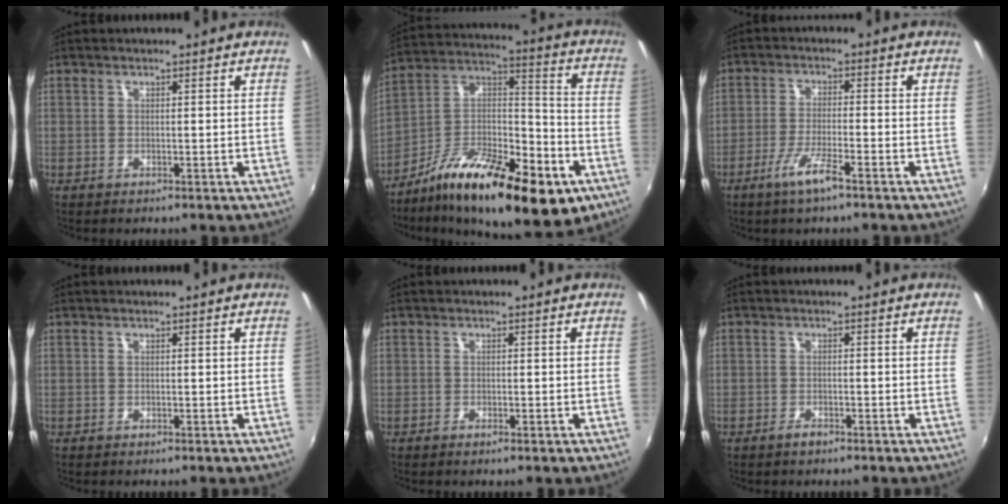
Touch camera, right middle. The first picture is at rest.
{"total": 26.3, "force": [-14.6, 9.7, 19.6], "torque": [-0.320, -0.006, -0.233]}
{"total": 6.0, "force": [-3.9, 0.4, 4.6], "torque": [-0.098, -0.008, -0.074]}
{"total": 0.0}
{"total": 0.8, "force": [-0.5, 0.1, 0.5], "torque": [-0.008, 0.000, -0.009]}
{"total": 1.4, "force": [-1.2, 0.4, 0.6], "torque": [-0.012, -0.001, -0.022]}